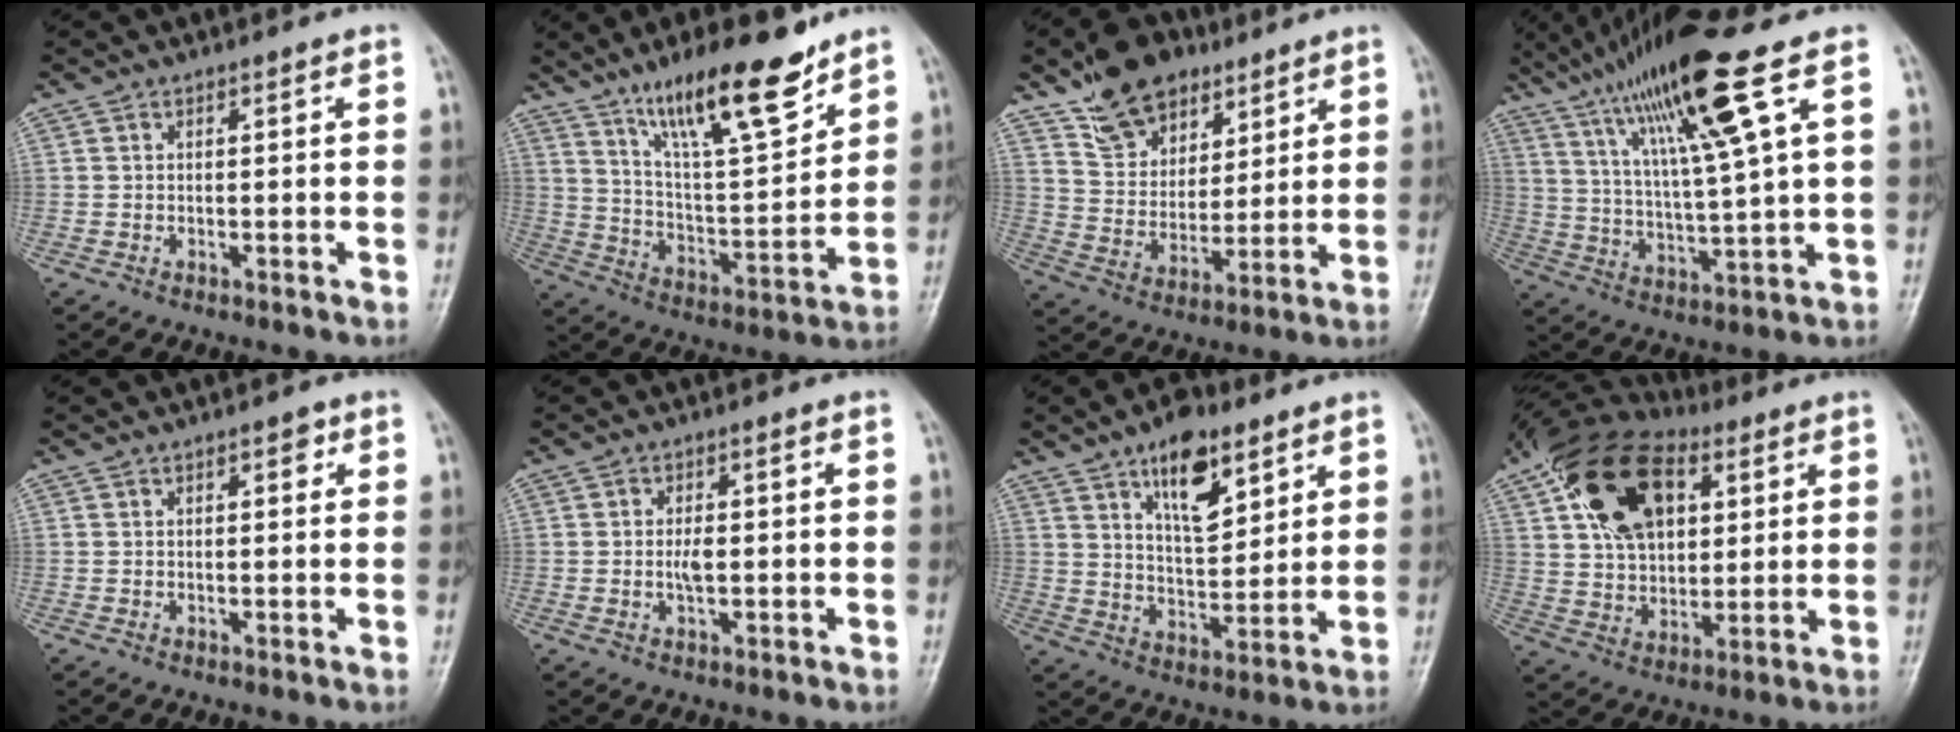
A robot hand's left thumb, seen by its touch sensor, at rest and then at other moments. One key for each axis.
{"total": 18.8, "fx": 13.0, "fy": 4.8, "fz": 12.8, "tx": -0.180, "ty": -0.074, "tz": 0.229}
{"total": 14.3, "fx": 9.3, "fy": 8.9, "fz": 6.3, "tx": -0.072, "ty": -0.037, "tz": 0.168}
{"total": 18.6, "fx": 9.6, "fy": 1.5, "fz": 15.9, "tx": -0.287, "ty": -0.021, "tz": 0.172}
{"total": 2.0, "fx": 0.9, "fy": 0.9, "fz": 1.5, "tx": -0.014, "ty": 0.000, "tz": 0.010}
{"total": 3.0, "fx": -0.2, "fy": 1.4, "fz": 2.7, "tx": -0.051, "ty": 0.004, "tz": -0.004}
{"total": 12.4, "fx": 7.0, "fy": 5.8, "fz": 8.4, "tx": -0.108, "ty": -0.041, "tz": 0.120}
{"total": 20.2, "fx": 7.5, "fy": 12.6, "fz": 13.9, "tx": -0.225, "ty": -0.005, "tz": 0.127}